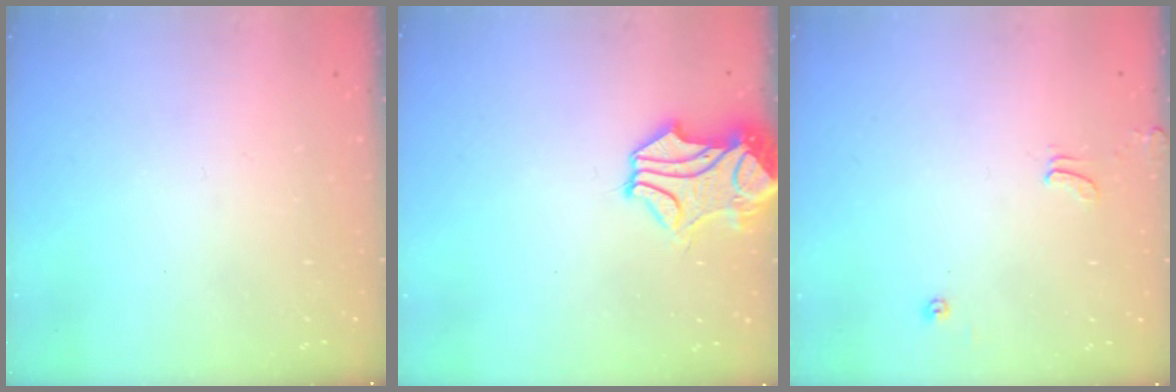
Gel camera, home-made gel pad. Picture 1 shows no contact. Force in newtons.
{"total": 2.2, "press": 1.8, "slide": 1.2}
{"total": 1.3, "press": 1.2, "slide": 0.4}